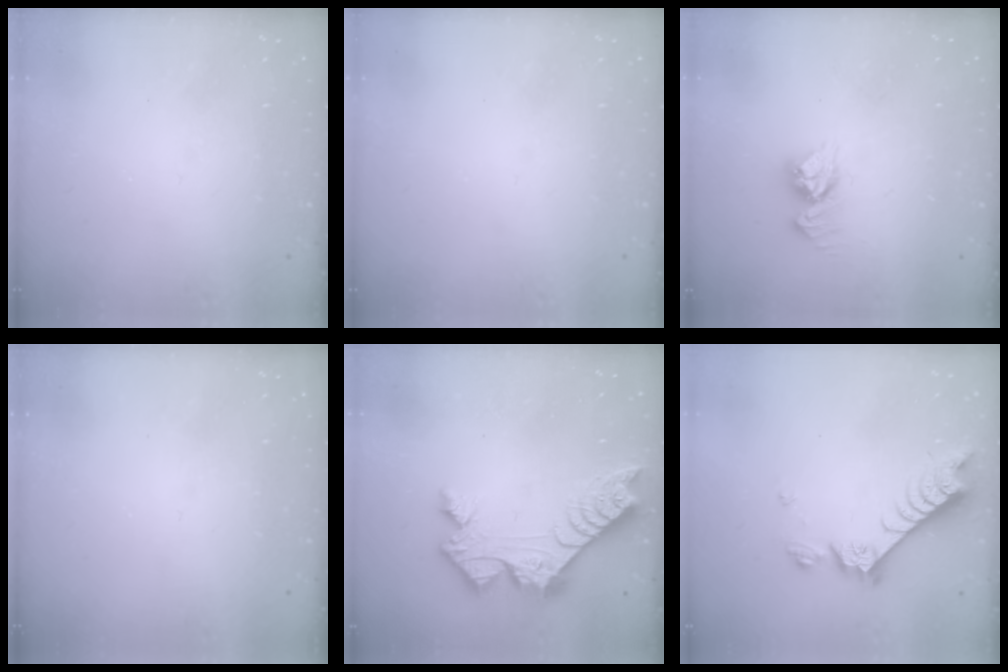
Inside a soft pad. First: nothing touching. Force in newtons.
{"total": 0.0}
{"total": 9.4, "press": 9.4, "slide": 0.9}
{"total": 0.0}
{"total": 11.8, "press": 11.7, "slide": 0.8}
{"total": 7.6, "press": 7.6, "slide": 0.8}